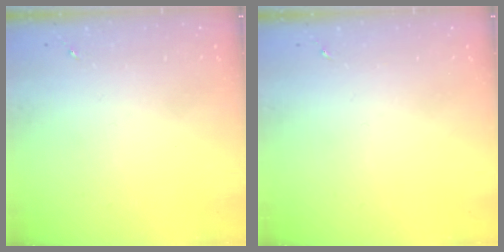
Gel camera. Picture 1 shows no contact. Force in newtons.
{"total": 0.0}